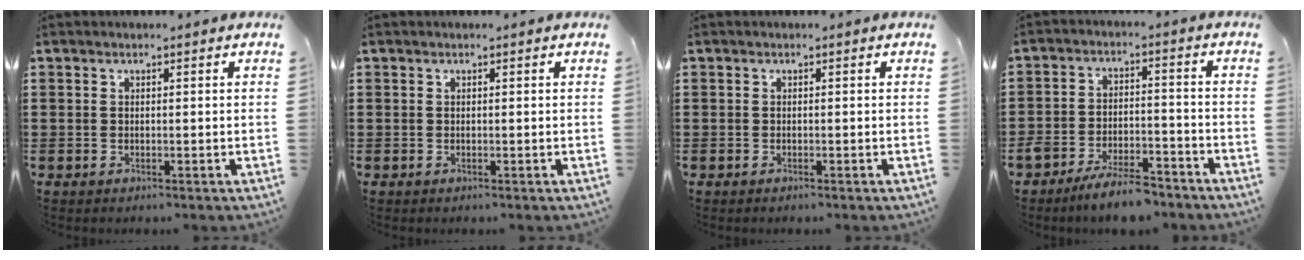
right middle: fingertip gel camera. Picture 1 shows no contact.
{"total": 0.0}
{"total": 0.0}
{"total": 7.1, "force": [-6.4, 1.3, 2.7], "torque": [-0.057, 0.009, -0.125]}